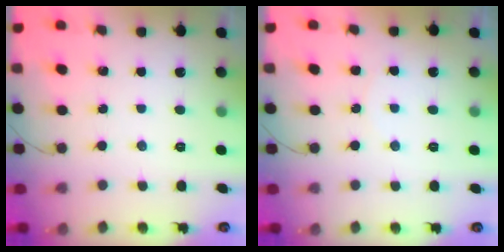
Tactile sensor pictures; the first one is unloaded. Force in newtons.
{"total": 2.6, "press": 2.5, "slide": 0.6}